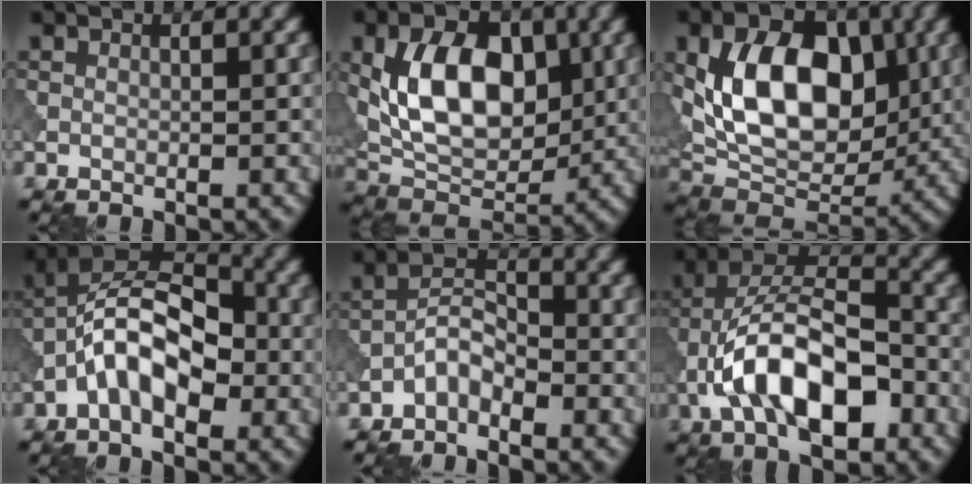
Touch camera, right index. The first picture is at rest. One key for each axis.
{"total": 9.6, "fx": 1.2, "fy": 5.9, "fz": 7.5, "tx": -0.134, "ty": -0.001, "tz": 0.018}
{"total": 10.9, "fx": 1.2, "fy": 6.9, "fz": 8.3, "tx": -0.147, "ty": -0.002, "tz": 0.021}
{"total": 7.8, "fx": -2.4, "fy": 4.1, "fz": 6.2, "tx": -0.110, "ty": 0.023, "tz": -0.053}
{"total": 2.8, "fx": -2.0, "fy": 1.2, "fz": 1.6, "tx": -0.026, "ty": 0.015, "tz": -0.042}
{"total": 11.0, "fx": -4.1, "fy": 5.4, "fz": 8.7, "tx": -0.159, "ty": 0.014, "tz": -0.078}